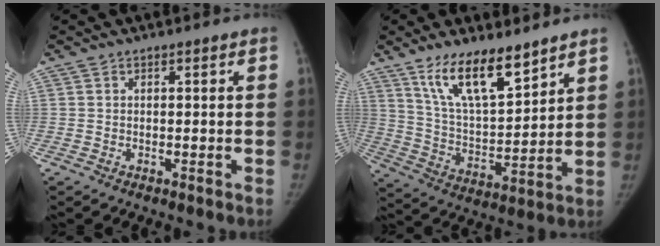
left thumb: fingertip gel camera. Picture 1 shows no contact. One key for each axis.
{"total": 14.1, "fx": 9.9, "fy": 4.6, "fz": 8.9, "tx": -0.134, "ty": -0.060, "tz": 0.193}